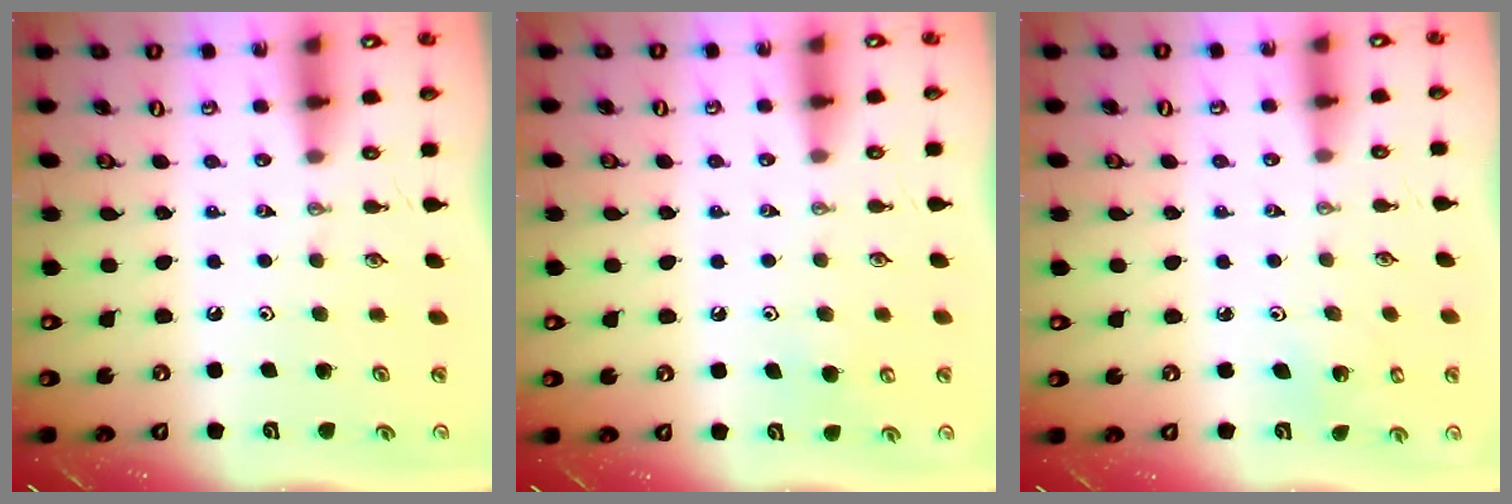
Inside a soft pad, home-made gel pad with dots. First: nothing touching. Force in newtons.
{"total": 5.3, "press": 5.3, "slide": 0.4}
{"total": 2.7, "press": 2.7, "slide": 0.2}